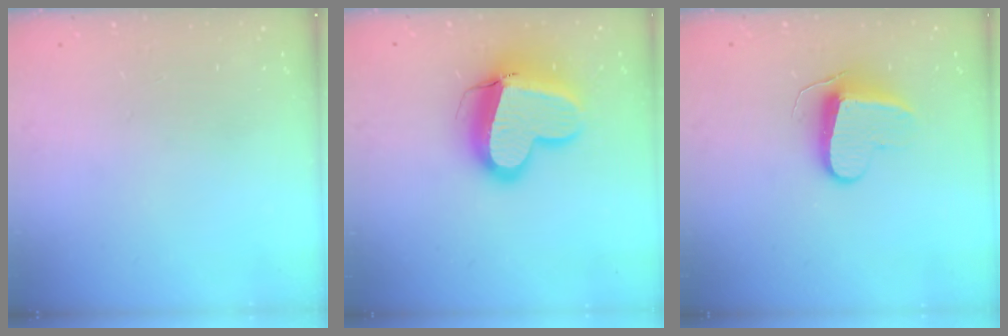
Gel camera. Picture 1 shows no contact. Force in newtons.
{"total": 16.2, "press": 16.0, "slide": 2.1}
{"total": 9.5, "press": 9.5, "slide": 0.7}